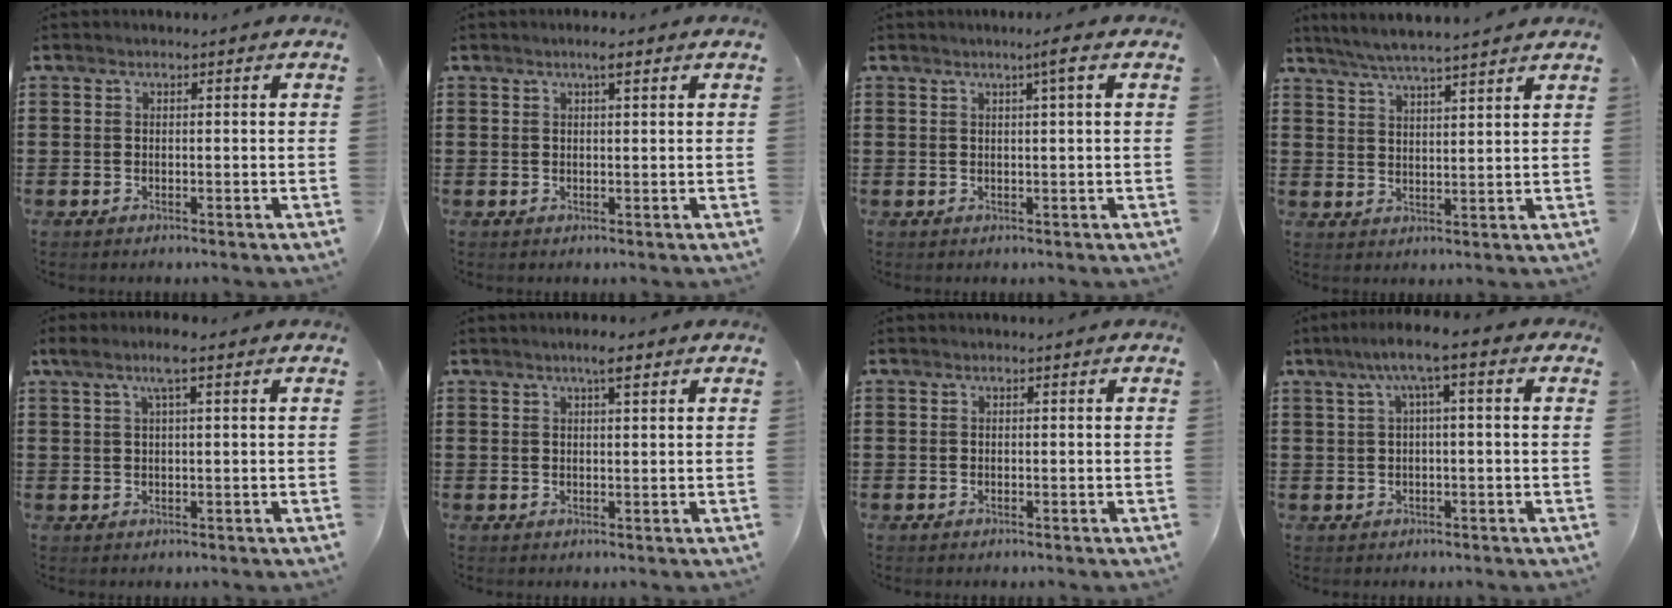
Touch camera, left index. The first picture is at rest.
{"total": 1.6, "force": [0.9, 0.4, 1.3], "torque": [-0.019, 0.000, 0.014]}
{"total": 2.6, "force": [1.1, -0.3, 2.3], "torque": [-0.037, -0.006, 0.015]}
{"total": 4.7, "force": [4.3, -0.3, 1.8], "torque": [-0.048, -0.018, 0.075]}
{"total": 3.8, "force": [1.8, 0.4, 3.4], "torque": [-0.070, 0.004, 0.030]}
{"total": 3.0, "force": [2.0, 0.6, 2.2], "torque": [-0.030, 0.000, 0.030]}
{"total": 0.0}
{"total": 4.8, "force": [0.7, 0.5, 4.7], "torque": [-0.092, 0.007, 0.007]}